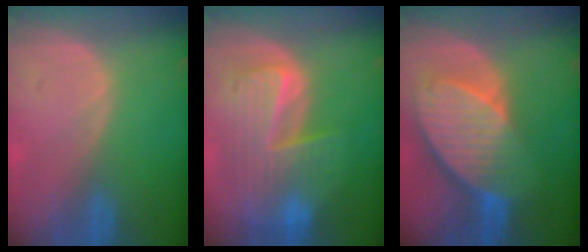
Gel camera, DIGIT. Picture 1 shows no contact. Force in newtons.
{"total": 9.9, "press": 8.6, "slide": 5.0}
{"total": 10.2, "press": 8.8, "slide": 5.2}